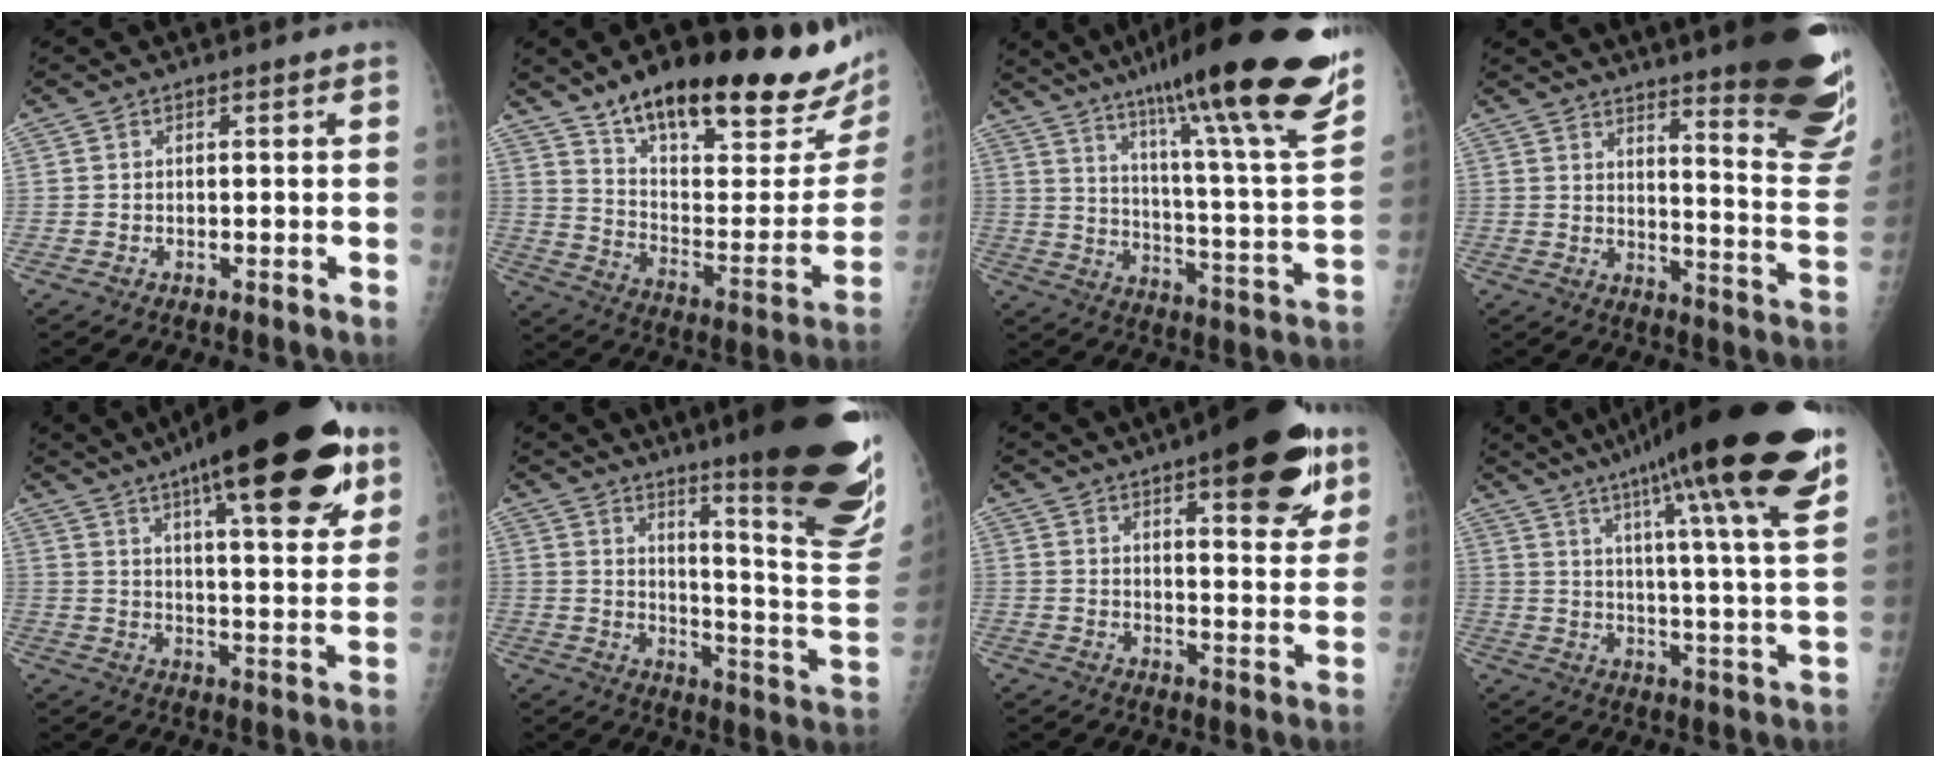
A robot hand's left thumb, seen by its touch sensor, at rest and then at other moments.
{"total": 31.0, "force": [20.7, 9.1, 21.2], "torque": [-0.278, -0.067, 0.314]}
{"total": 30.0, "force": [20.7, 2.9, 21.6], "torque": [-0.308, -0.083, 0.307]}
{"total": 24.9, "force": [17.4, 3.9, 17.3], "torque": [-0.185, -0.125, 0.218]}
{"total": 27.0, "force": [15.6, 7.4, 20.7], "torque": [-0.283, -0.028, 0.228]}
{"total": 28.5, "force": [17.1, 3.8, 22.5], "torque": [-0.239, -0.092, 0.240]}
{"total": 19.1, "force": [10.8, 6.0, 14.5], "torque": [-0.167, -0.038, 0.148]}
{"total": 27.1, "force": [17.8, 2.4, 20.3], "torque": [-0.300, -0.059, 0.256]}